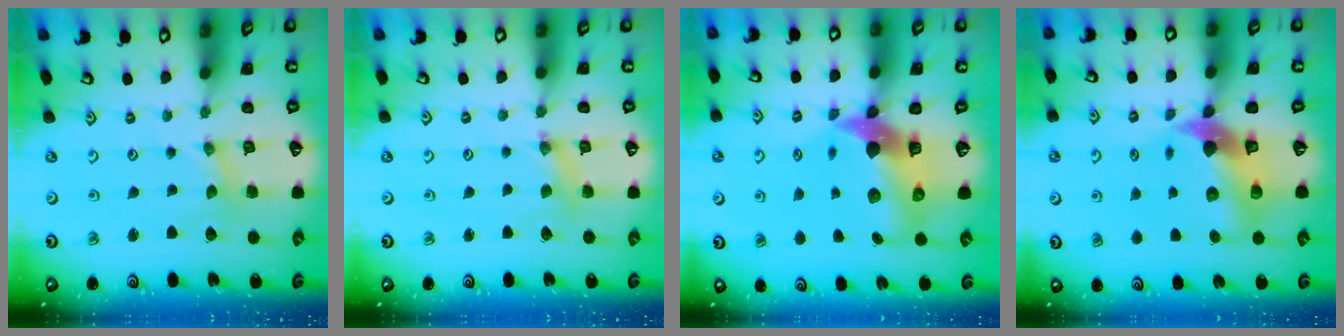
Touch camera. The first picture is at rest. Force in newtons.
{"total": 2.7, "press": 2.7, "slide": 0.2}
{"total": 13.0, "press": 12.9, "slide": 2.2}
{"total": 10.9, "press": 10.8, "slide": 1.4}